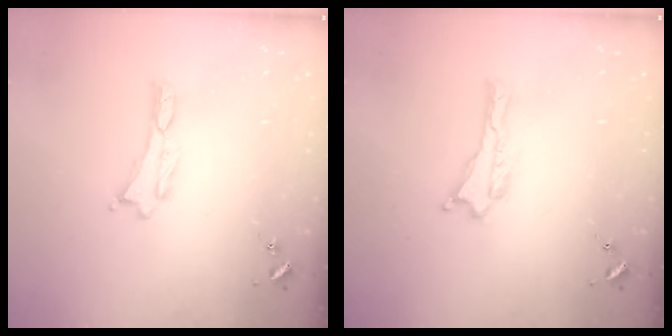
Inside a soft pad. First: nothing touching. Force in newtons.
{"total": 0.0}